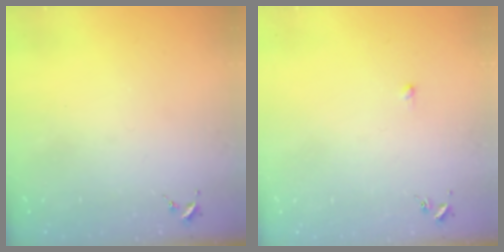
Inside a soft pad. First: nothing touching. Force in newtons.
{"total": 2.9, "press": 2.8, "slide": 0.6}